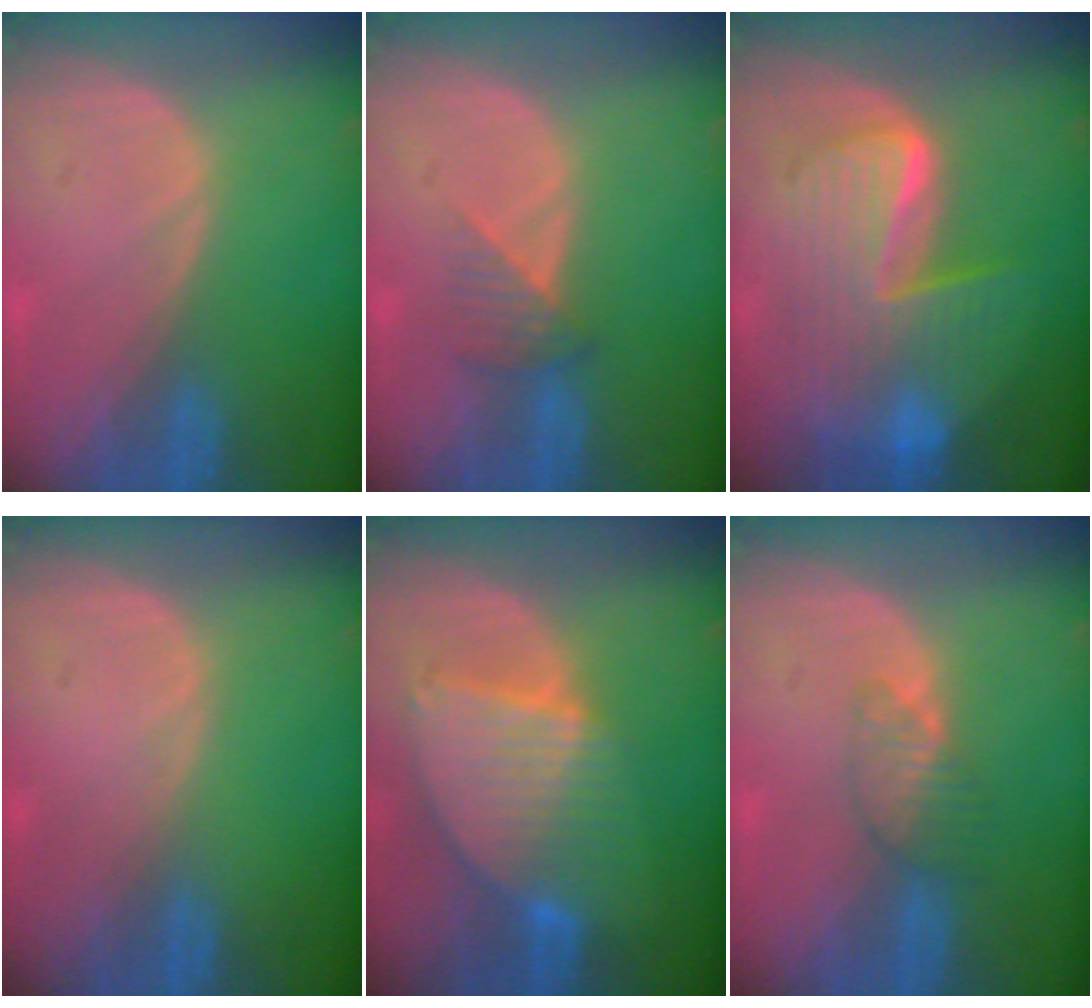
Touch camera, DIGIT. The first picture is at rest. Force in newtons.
{"total": 3.3, "press": 2.9, "slide": 1.5}
{"total": 10.1, "press": 10.1, "slide": 1.0}
{"total": 0.0}
{"total": 8.5, "press": 7.5, "slide": 4.0}
{"total": 3.5, "press": 3.2, "slide": 1.5}